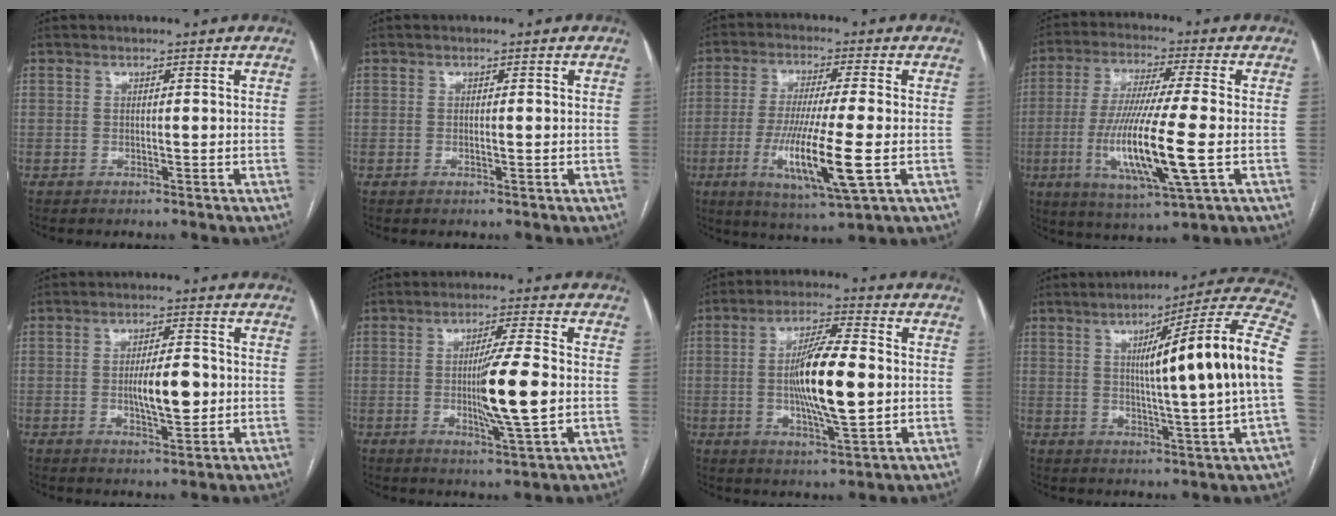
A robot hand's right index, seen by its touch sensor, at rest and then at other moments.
{"total": 0.7, "force": [-0.2, 0.0, 0.7], "torque": [-0.014, -0.001, -0.002]}
{"total": 13.1, "force": [-3.3, 0.6, 12.7], "torque": [-0.248, -0.029, -0.059]}
{"total": 15.6, "force": [-3.2, 0.7, 15.3], "torque": [-0.307, -0.025, -0.061]}
{"total": 6.8, "force": [-0.6, 1.9, 6.5], "torque": [-0.111, 0.000, -0.008]}
{"total": 9.7, "force": [-1.1, -0.1, 9.7], "torque": [-0.168, -0.012, -0.022]}
{"total": 12.8, "force": [-0.6, 1.9, 12.6], "torque": [-0.229, -0.003, -0.013]}
{"total": 20.2, "force": [2.1, -1.2, 20.1], "torque": [-0.265, 0.018, 0.016]}